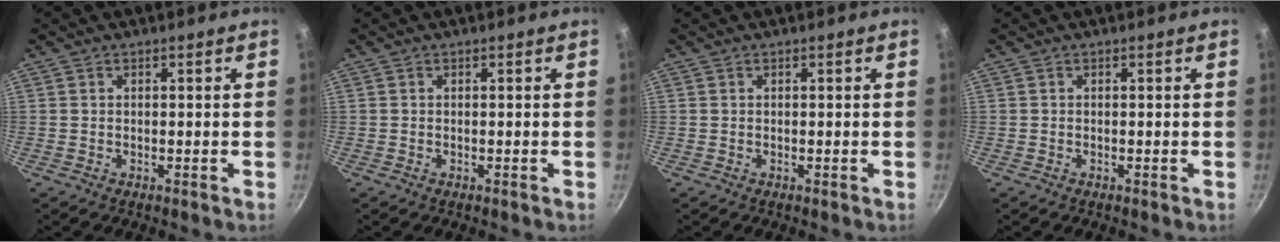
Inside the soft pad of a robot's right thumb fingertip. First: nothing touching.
{"total": 0.0}
{"total": 0.0}
{"total": 0.0}